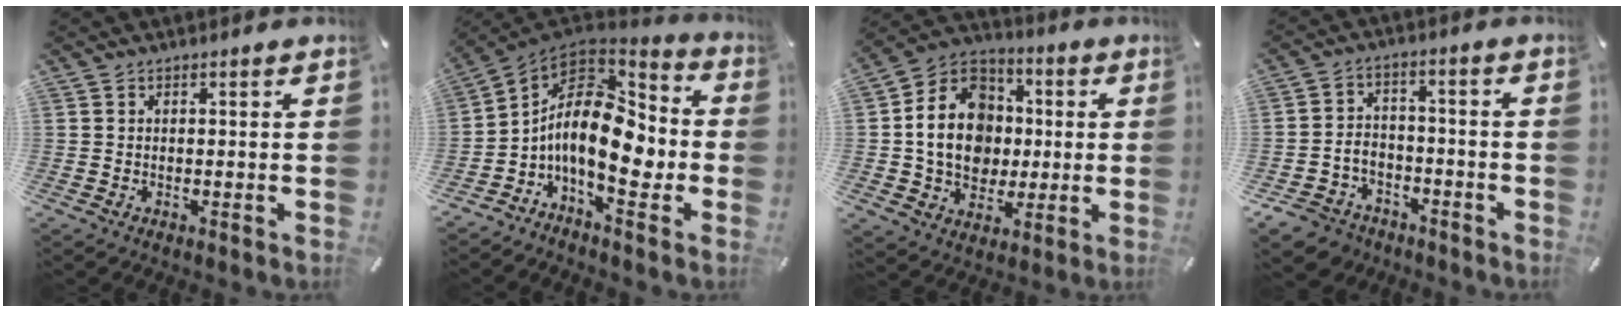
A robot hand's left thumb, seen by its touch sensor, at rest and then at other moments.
{"total": 15.3, "force": [-3.0, 8.4, 12.5], "torque": [-0.222, -0.003, -0.055]}
{"total": 15.7, "force": [-0.5, 13.6, 7.9], "torque": [-0.161, 0.017, -0.008]}
{"total": 7.3, "force": [-5.0, 5.2, 1.4], "torque": [-0.039, 0.027, -0.097]}